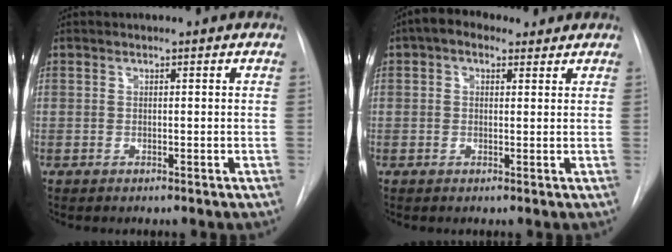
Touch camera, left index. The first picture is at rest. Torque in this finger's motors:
{"motor_torque": [0.31, -0.19, -0.02, 0.02]}